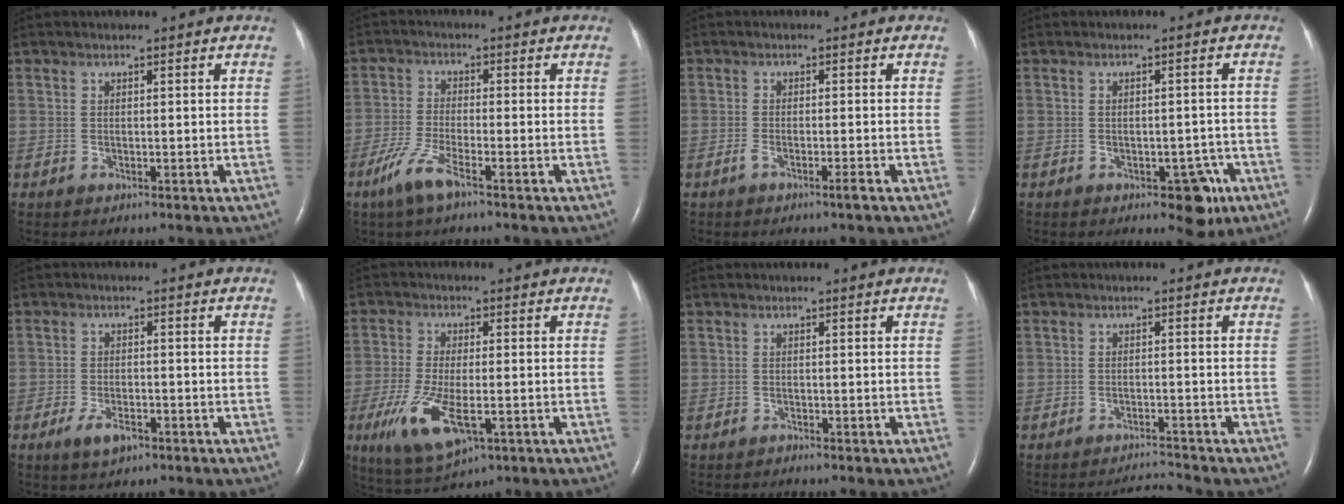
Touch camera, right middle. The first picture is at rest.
{"total": 5.3, "force": [-3.5, 0.5, 4.0], "torque": [-0.092, -0.009, -0.074]}
{"total": 1.9, "force": [-1.3, -0.1, 1.4], "torque": [-0.033, -0.003, -0.027]}
{"total": 4.6, "force": [-2.5, 2.4, 3.0], "torque": [-0.024, 0.008, -0.026]}
{"total": 3.6, "force": [-2.2, 1.5, 2.5], "torque": [-0.051, 0.000, -0.036]}
{"total": 9.7, "force": [-3.5, 3.0, 8.6], "torque": [-0.180, -0.027, -0.053]}
{"total": 0.0}
{"total": 2.6, "force": [-2.3, -1.1, -0.7], "torque": [0.007, -0.006, -0.032]}